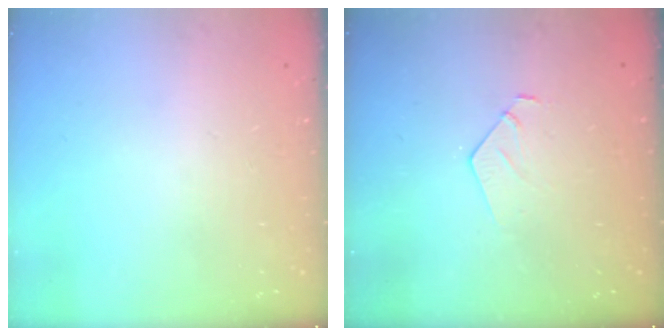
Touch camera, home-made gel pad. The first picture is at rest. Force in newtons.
{"total": 6.0, "press": 6.0, "slide": 0.5}